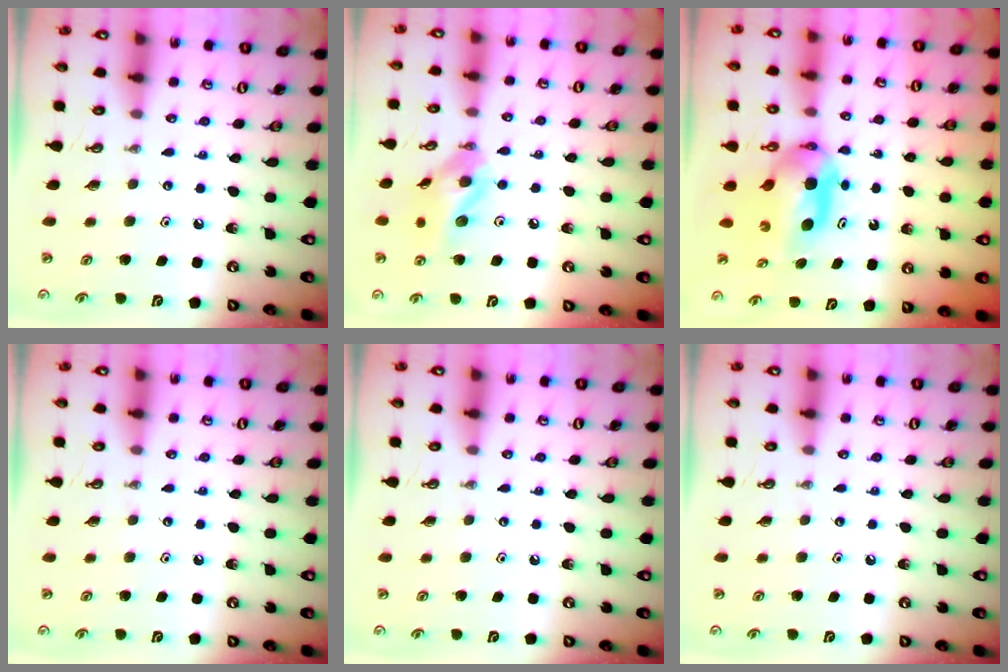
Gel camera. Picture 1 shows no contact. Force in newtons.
{"total": 13.1, "press": 13.0, "slide": 1.5}
{"total": 7.3, "press": 6.3, "slide": 3.5}
{"total": 0.0}
{"total": 0.0}
{"total": 0.0}